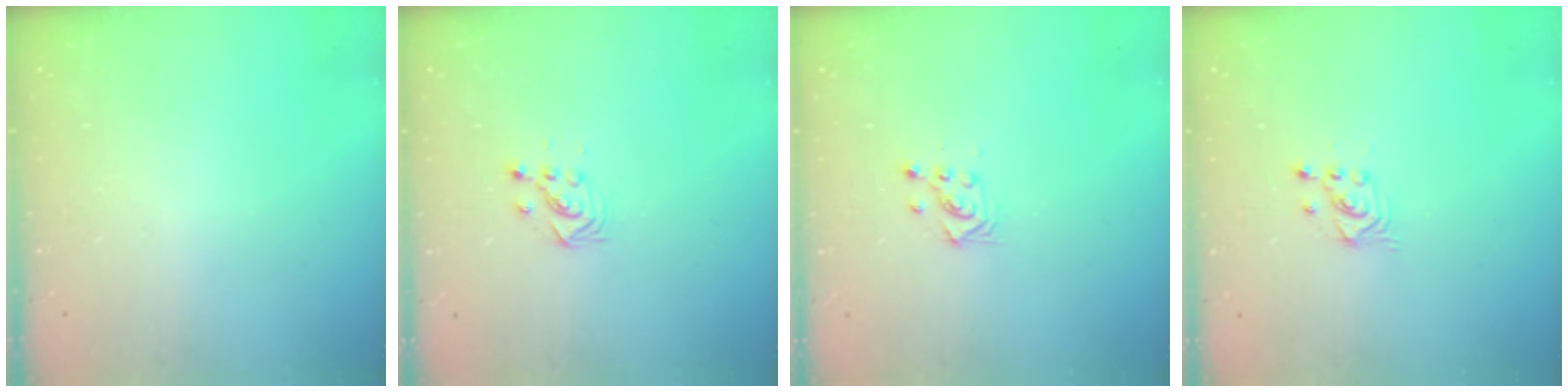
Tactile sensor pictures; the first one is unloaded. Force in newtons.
{"total": 2.7, "press": 2.7, "slide": 0.3}
{"total": 3.0, "press": 2.9, "slide": 0.8}
{"total": 2.7, "press": 2.7, "slide": 0.2}